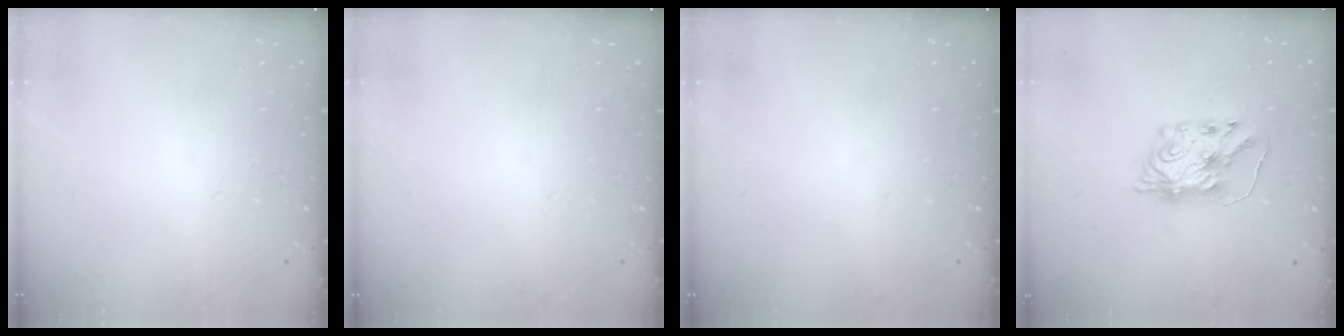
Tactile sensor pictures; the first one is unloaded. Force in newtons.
{"total": 0.0}
{"total": 0.0}
{"total": 7.8, "press": 7.7, "slide": 0.6}